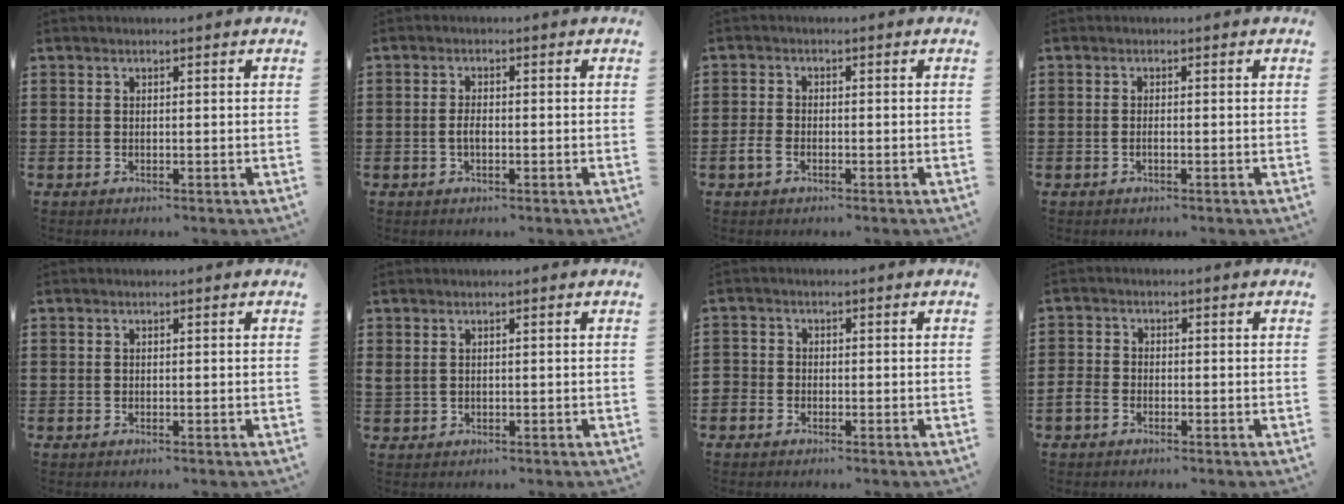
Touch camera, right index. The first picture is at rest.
{"total": 1.8, "force": [-0.5, 0.6, 1.6], "torque": [-0.040, -0.004, -0.011]}
{"total": 2.0, "force": [-1.1, 1.1, 1.3], "torque": [-0.032, -0.001, -0.024]}
{"total": 0.7, "force": [-0.4, 0.0, 0.6], "torque": [-0.011, -0.003, -0.006]}
{"total": 0.0}
{"total": 0.8, "force": [0.5, 0.5, 0.3], "torque": [-0.010, 0.004, 0.009]}
{"total": 1.4, "force": [-1.1, 1.0, 0.0], "torque": [-0.003, 0.003, -0.024]}
{"total": 2.1, "force": [-1.3, 1.4, 0.8], "torque": [-0.025, 0.002, -0.030]}